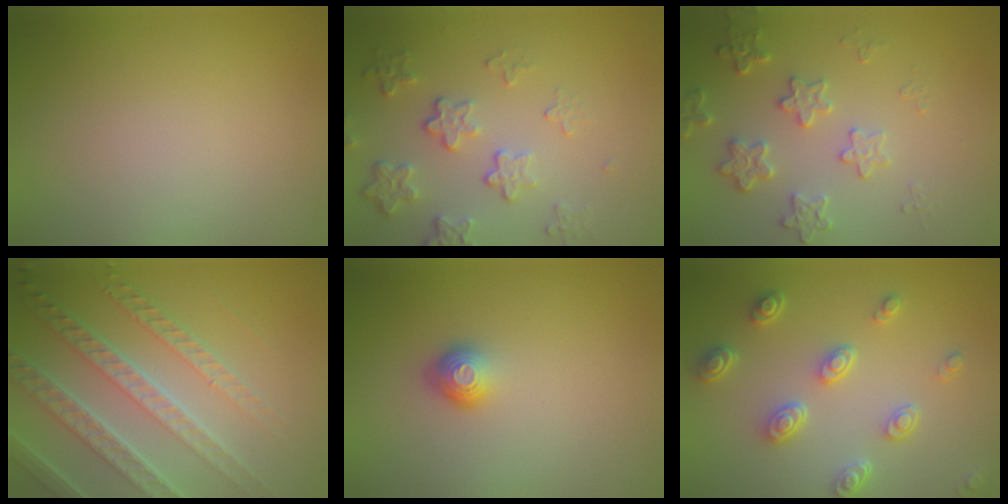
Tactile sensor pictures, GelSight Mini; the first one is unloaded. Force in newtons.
{"total": 4.1, "press": 3.1, "slide": 2.7}
{"total": 2.9, "press": 2.3, "slide": 1.8}
{"total": 6.7, "press": 5.4, "slide": 4.0}
{"total": 1.7, "press": 1.3, "slide": 1.2}
{"total": 4.5, "press": 3.4, "slide": 2.9}